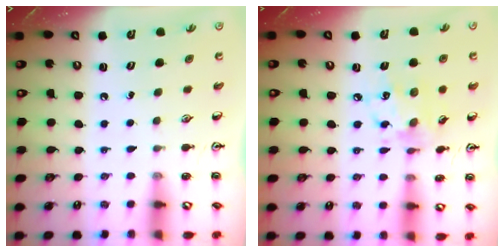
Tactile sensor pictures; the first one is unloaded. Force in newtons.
{"total": 10.1, "press": 10.1, "slide": 0.6}